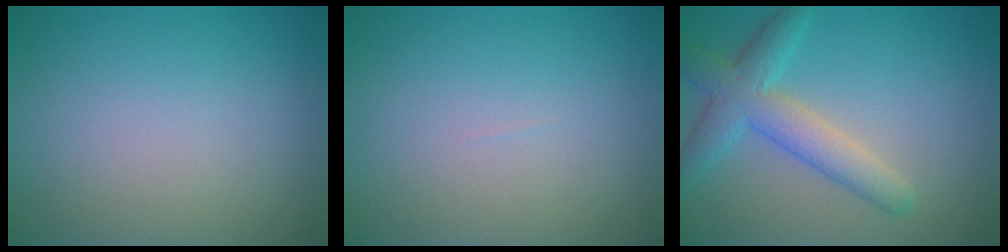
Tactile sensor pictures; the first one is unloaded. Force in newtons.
{"total": 0.0}
{"total": 4.7, "press": 4.7, "slide": 0.2}